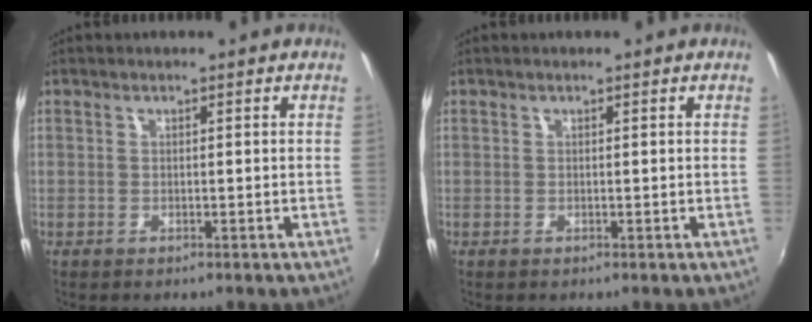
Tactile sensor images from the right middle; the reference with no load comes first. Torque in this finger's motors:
{"motor_torque": [-0.13, 0.10, -0.01, 0.00]}